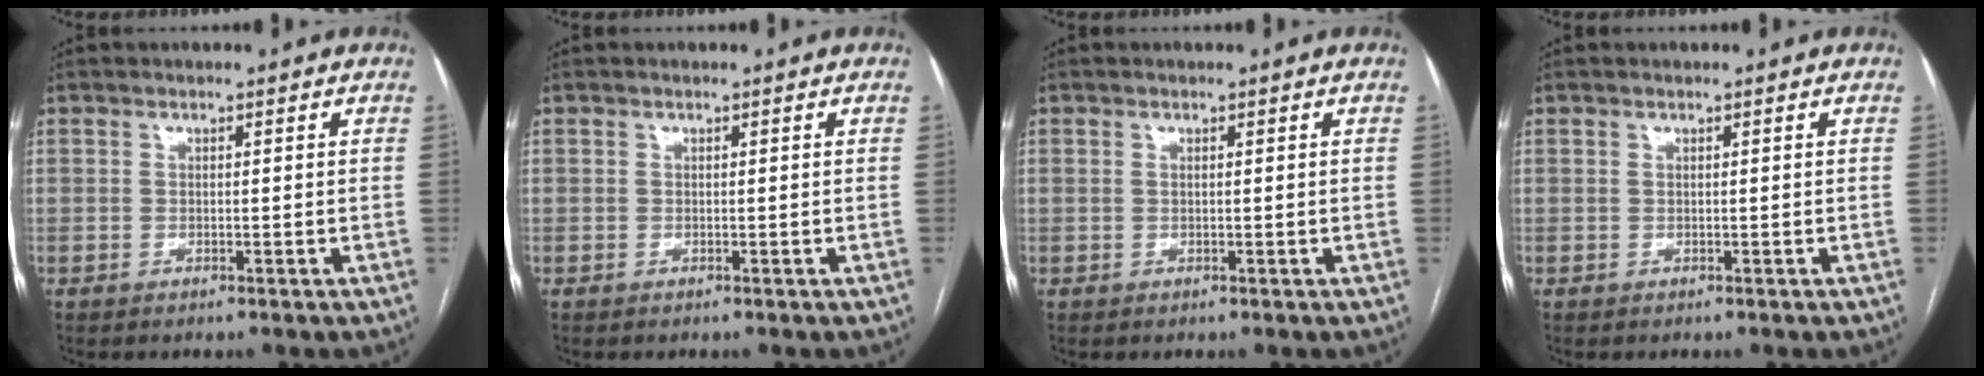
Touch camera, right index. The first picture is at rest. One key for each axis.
{"total": 0.0}
{"total": 0.0}
{"total": 0.0}